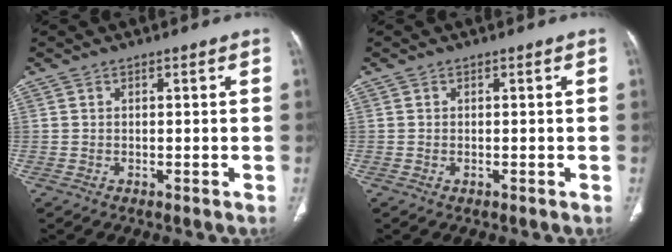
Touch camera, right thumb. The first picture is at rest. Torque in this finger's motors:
{"motor_torque": [0.31, -0.08, 0.00, -0.75, -0.10]}